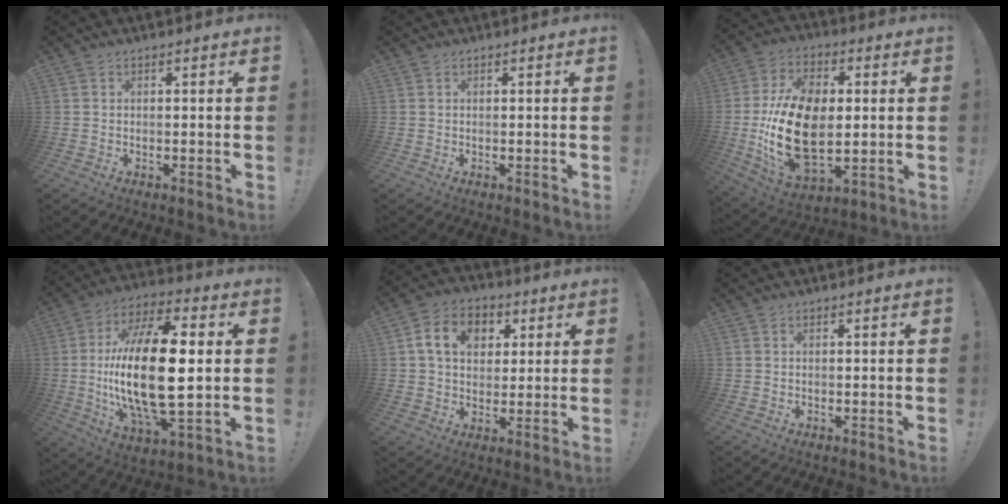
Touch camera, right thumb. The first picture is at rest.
{"total": 0.0}
{"total": 22.6, "force": [-1.0, 14.1, 17.7], "torque": [-0.363, 0.001, -0.009]}
{"total": 26.0, "force": [0.0, 10.7, 23.7], "torque": [-0.476, -0.008, -0.008]}
{"total": 11.8, "force": [3.6, 9.1, 6.6], "torque": [-0.096, 0.004, 0.067]}
{"total": 0.0}